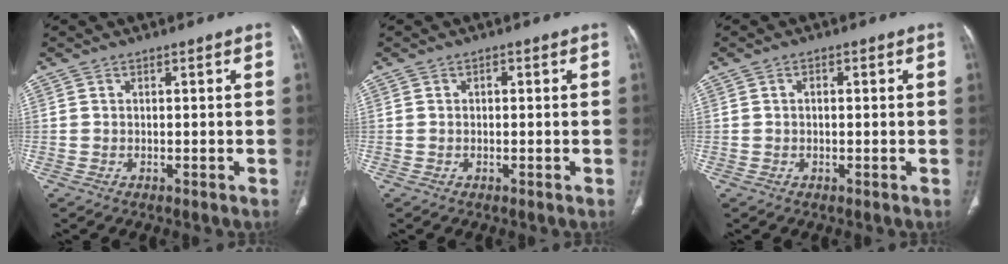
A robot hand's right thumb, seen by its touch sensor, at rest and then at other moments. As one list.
[{"total": 0.8, "force": [0.1, 0.5, 0.6], "torque": [-0.009, 0.002, 0.001]}, {"total": 1.2, "force": [0.1, 0.6, 1.0], "torque": [-0.021, 0.006, 0.001]}]